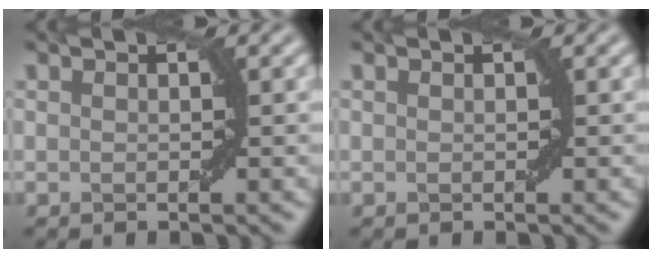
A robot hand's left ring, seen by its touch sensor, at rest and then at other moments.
{"total": 0.0}